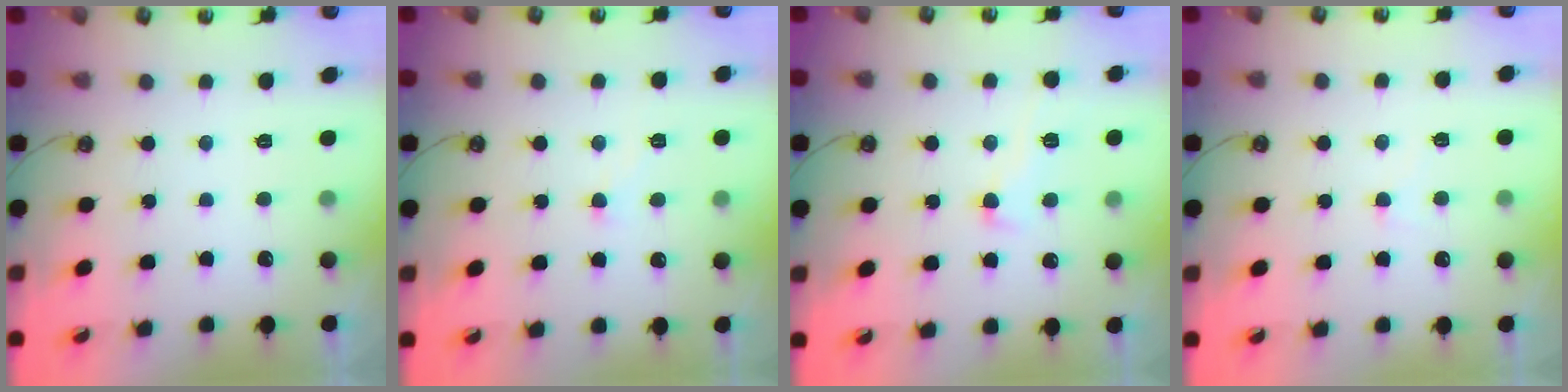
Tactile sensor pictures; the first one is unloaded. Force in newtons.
{"total": 0.8, "press": 0.6, "slide": 0.5}
{"total": 1.8, "press": 1.3, "slide": 1.2}
{"total": 1.4, "press": 1.3, "slide": 0.5}